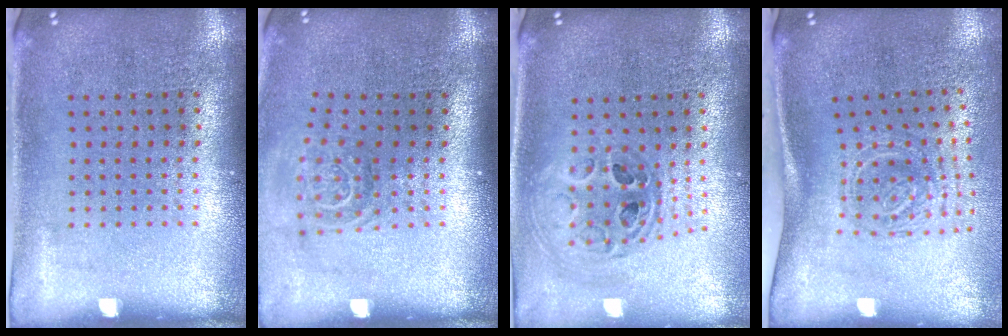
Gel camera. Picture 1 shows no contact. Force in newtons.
{"total": 1.6, "press": 1.1, "slide": 1.1}
{"total": 1.0, "press": 1.0, "slide": 0.2}
{"total": 1.9, "press": 1.3, "slide": 1.4}